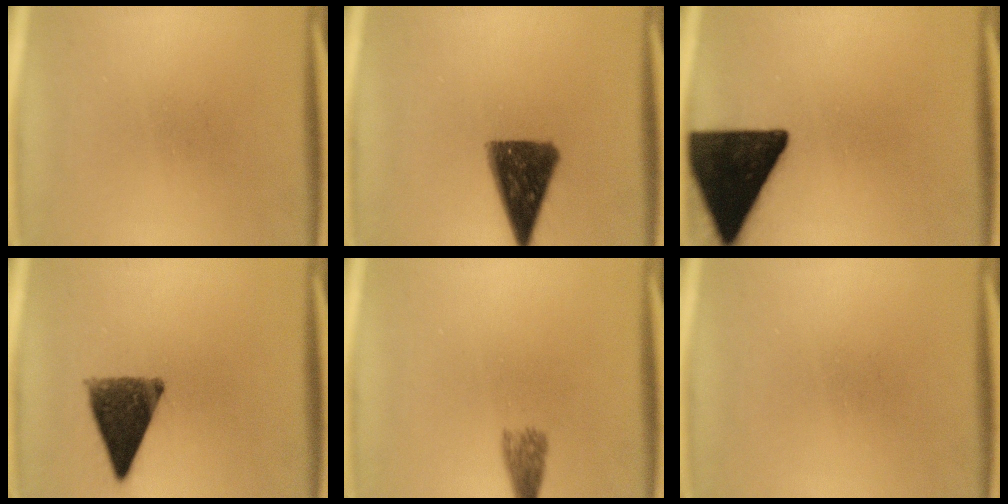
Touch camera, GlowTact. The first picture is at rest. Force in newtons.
{"total": 12.3}
{"total": 18.3}
{"total": 10.4}
{"total": 2.7}
{"total": 0.0}